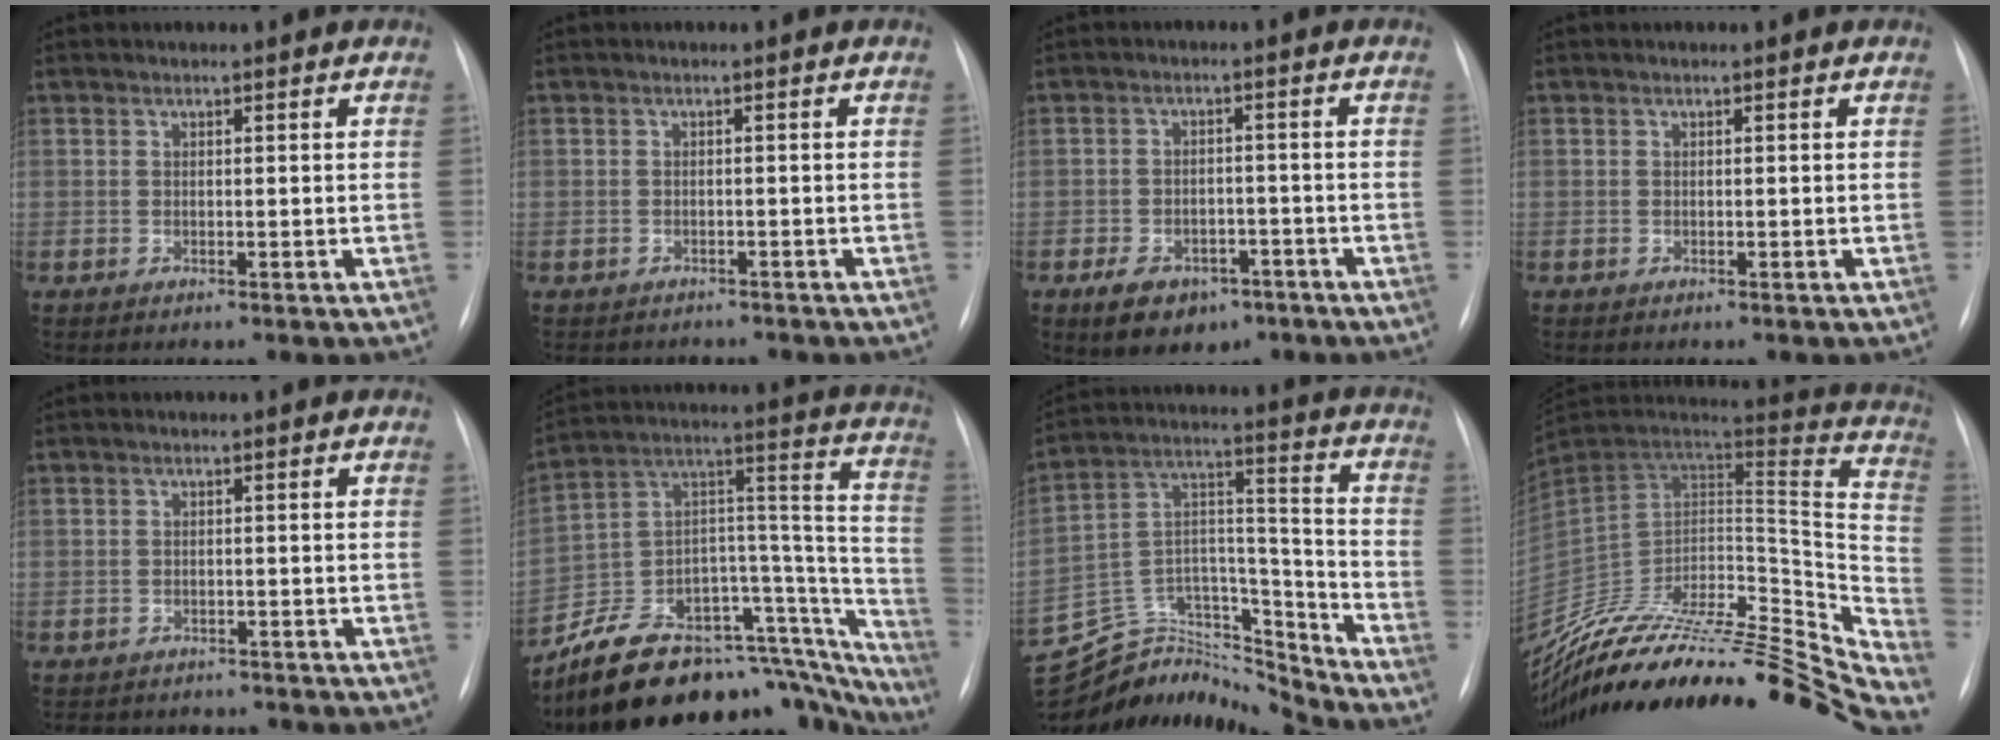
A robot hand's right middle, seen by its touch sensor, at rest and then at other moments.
{"total": 3.3, "force": [-2.9, 1.6, -0.1], "torque": [-0.004, 0.003, -0.040]}
{"total": 7.8, "force": [-4.8, 4.8, 3.8], "torque": [-0.063, 0.005, -0.065]}
{"total": 0.0}
{"total": 5.0, "force": [-4.4, 2.2, 0.2], "torque": [0.000, 0.005, -0.058]}
{"total": 32.1, "force": [-26.9, 11.9, 12.8], "torque": [-0.125, 0.047, -0.379]}
{"total": 18.7, "force": [-18.3, 3.0, 2.0], "torque": [-0.046, 0.065, -0.310]}
{"total": 39.4, "force": [-34.7, 5.9, 17.7], "torque": [-0.206, -0.037, -0.494]}